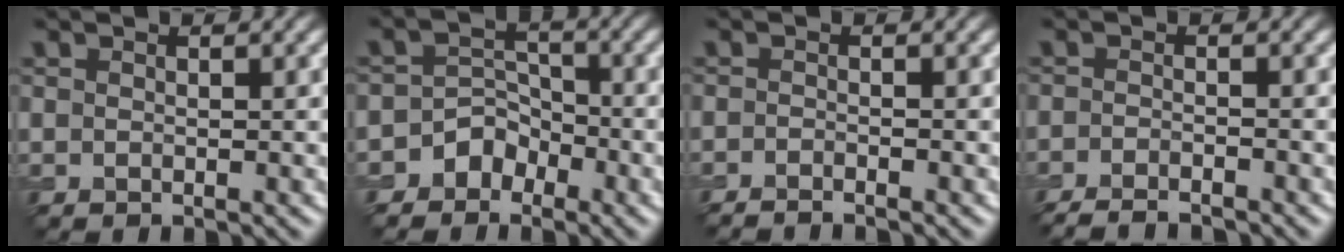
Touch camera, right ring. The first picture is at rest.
{"total": 3.0, "force": [-2.0, 2.1, 0.6], "torque": [0.015, 0.014, -0.043]}
{"total": 1.7, "force": [-1.5, 0.2, 0.7], "torque": [-0.012, -0.004, -0.032]}
{"total": 3.6, "force": [-3.2, 0.6, 1.7], "torque": [-0.030, -0.007, -0.058]}